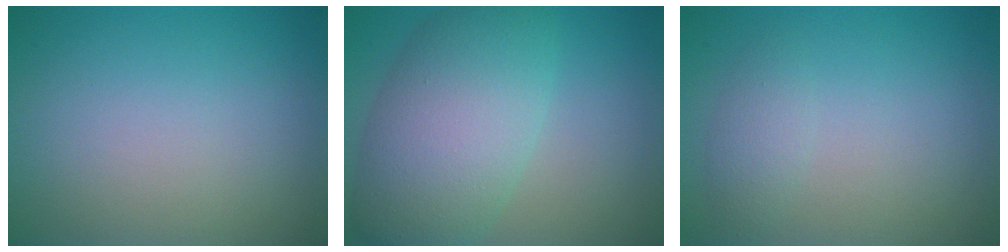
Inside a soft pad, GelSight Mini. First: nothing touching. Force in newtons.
{"total": 8.5, "press": 8.5, "slide": 0.3}
{"total": 1.4, "press": 1.4, "slide": 0.1}